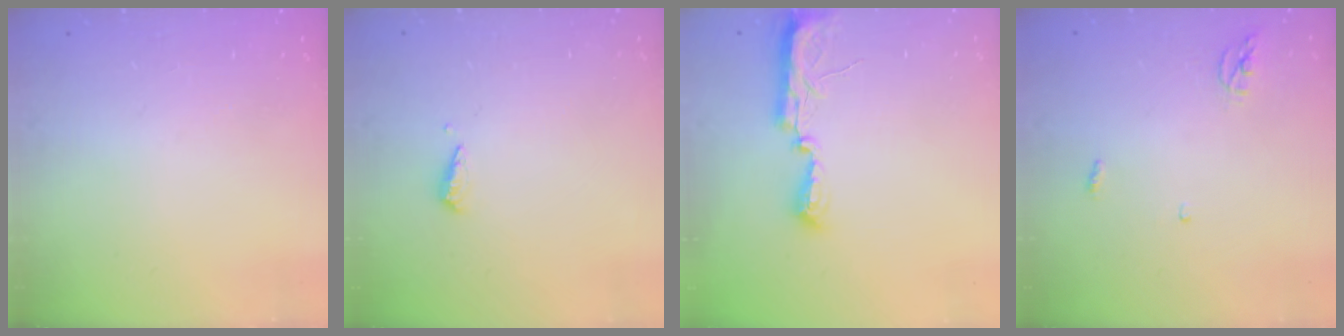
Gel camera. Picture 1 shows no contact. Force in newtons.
{"total": 3.1, "press": 3.1, "slide": 0.2}
{"total": 7.7, "press": 7.7, "slide": 0.7}
{"total": 3.6, "press": 3.6, "slide": 0.3}